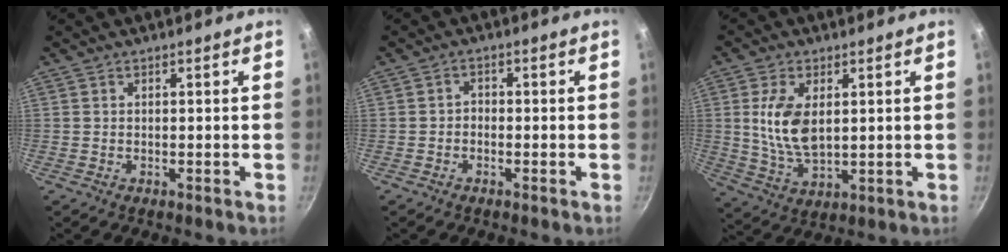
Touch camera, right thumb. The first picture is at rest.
{"total": 1.4, "force": [-0.8, 1.0, 0.6], "torque": [-0.006, 0.011, -0.017]}
{"total": 10.0, "force": [1.8, 5.4, 8.2], "torque": [-0.159, -0.016, 0.042]}